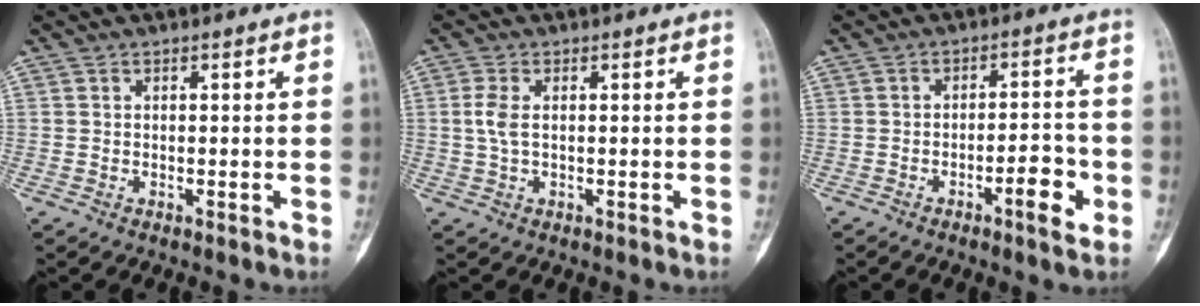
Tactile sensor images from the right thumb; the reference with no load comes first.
{"total": 3.0, "force": [0.3, 1.3, 2.7], "torque": [-0.072, 0.003, 0.006]}
{"total": 6.2, "force": [-2.7, 1.7, 5.3], "torque": [-0.070, 0.018, -0.040]}